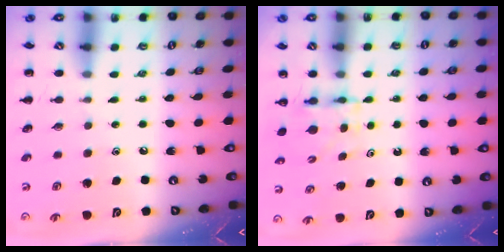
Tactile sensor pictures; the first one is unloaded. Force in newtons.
{"total": 4.9, "press": 4.9, "slide": 0.3}